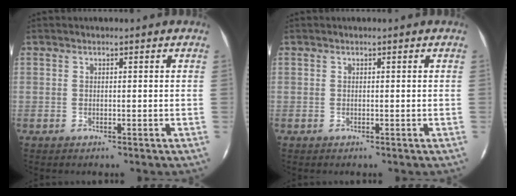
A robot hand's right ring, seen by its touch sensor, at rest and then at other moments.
{"total": 0.0}